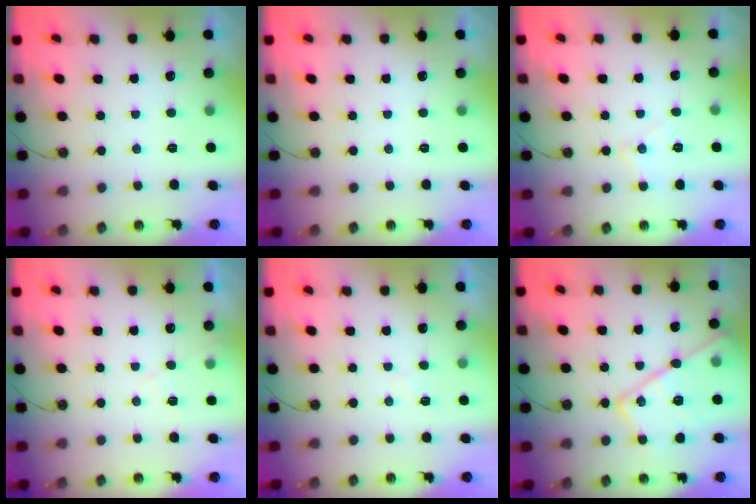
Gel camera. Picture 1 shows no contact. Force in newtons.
{"total": 0.0}
{"total": 6.0, "press": 6.0, "slide": 0.5}
{"total": 5.2, "press": 5.1, "slide": 0.7}
{"total": 5.4, "press": 5.4, "slide": 0.7}
{"total": 19.6, "press": 19.5, "slide": 1.7}